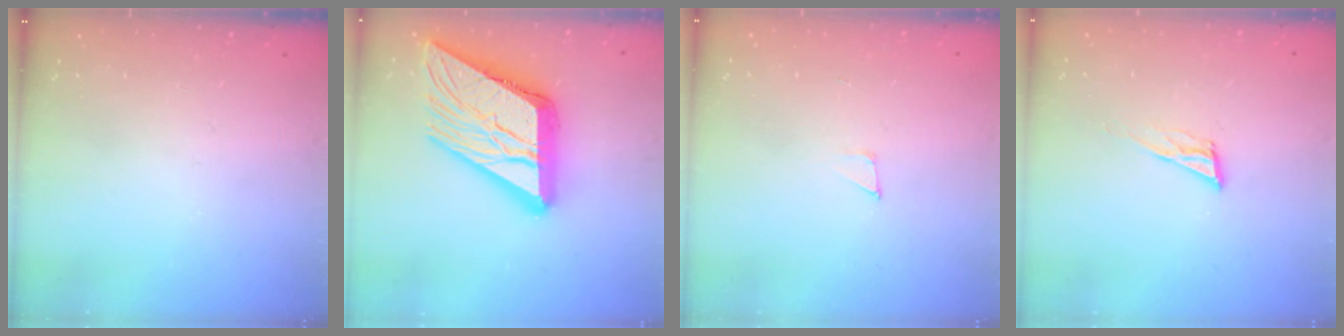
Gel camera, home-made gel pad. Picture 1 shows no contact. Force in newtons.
{"total": 24.2, "press": 24.1, "slide": 2.8}
{"total": 3.2, "press": 3.2, "slide": 0.3}
{"total": 8.7, "press": 8.3, "slide": 2.6}